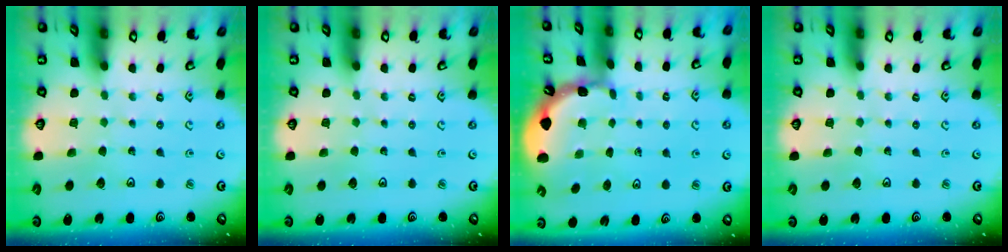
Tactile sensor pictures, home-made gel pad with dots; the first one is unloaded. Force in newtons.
{"total": 0.0}
{"total": 1.6, "press": 1.6, "slide": 0.1}
{"total": 0.0}